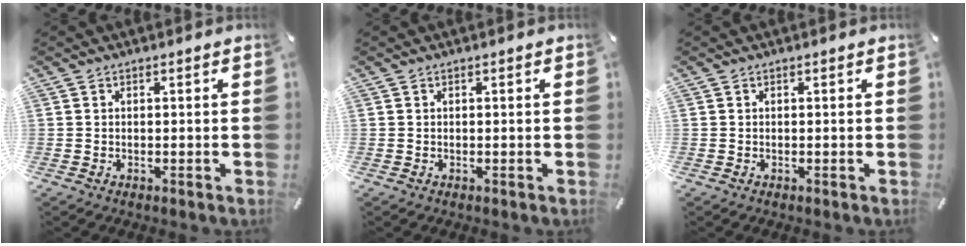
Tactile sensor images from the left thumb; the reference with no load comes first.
{"total": 0.0}
{"total": 0.0}